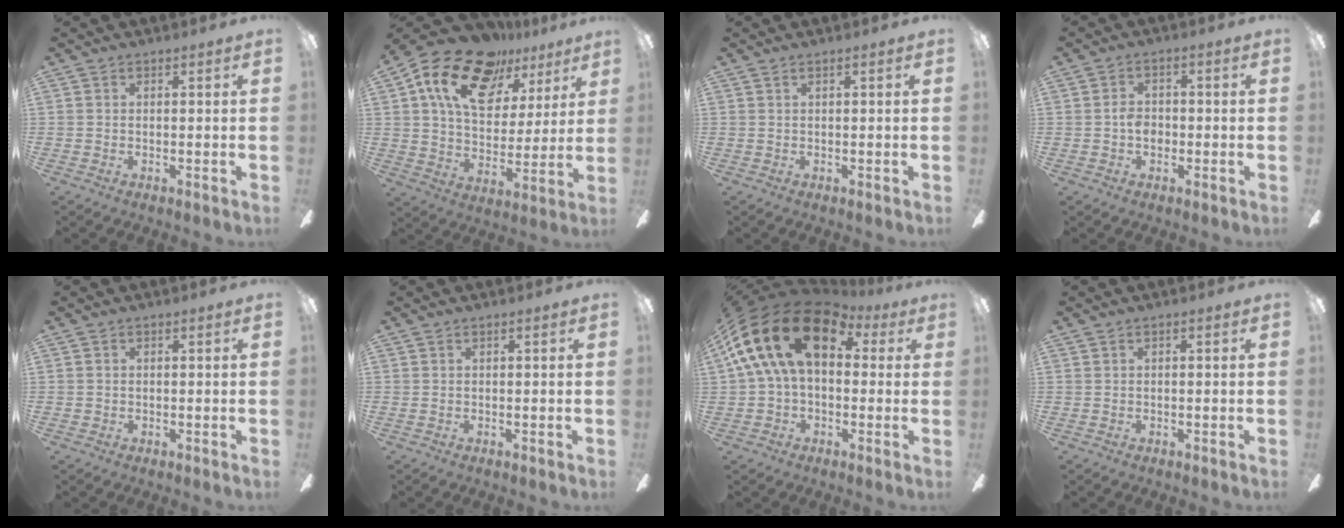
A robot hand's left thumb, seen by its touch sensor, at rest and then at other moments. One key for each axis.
{"total": 20.2, "fx": 12.3, "fy": 11.5, "fz": 11.2, "tx": -0.204, "ty": -0.054, "tz": 0.220}
{"total": 0.8, "fx": 0.0, "fy": 0.1, "fz": 0.8, "tx": -0.014, "ty": 0.000, "tz": 0.001}
{"total": 3.2, "fx": -0.7, "fy": 2.4, "fz": 2.0, "tx": -0.035, "ty": 0.010, "tz": -0.014}
{"total": 0.7, "fx": -0.1, "fy": 0.6, "fz": -0.1, "tx": 0.003, "ty": 0.005, "tz": -0.005}
{"total": 0.6, "fx": -0.1, "fy": 0.1, "fz": 0.5, "tx": -0.010, "ty": 0.001, "tz": -0.002}
{"total": 19.2, "fx": 6.0, "fy": 11.7, "fz": 14.0, "tx": -0.270, "ty": -0.005, "tz": 0.102}
{"total": 0.0}